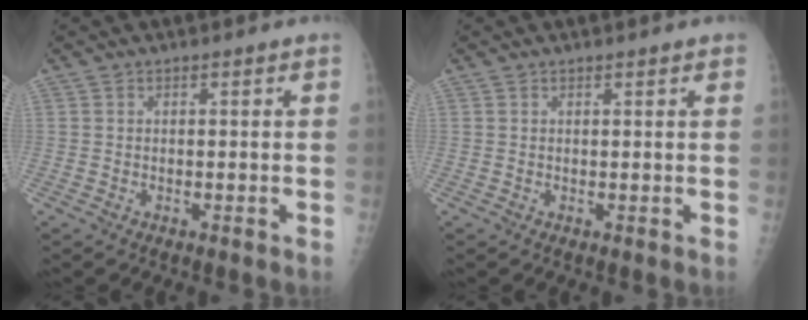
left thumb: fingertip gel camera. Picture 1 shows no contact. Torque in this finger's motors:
{"motor_torque": [-0.30, -0.04, 0.21, 0.16, 0.06]}